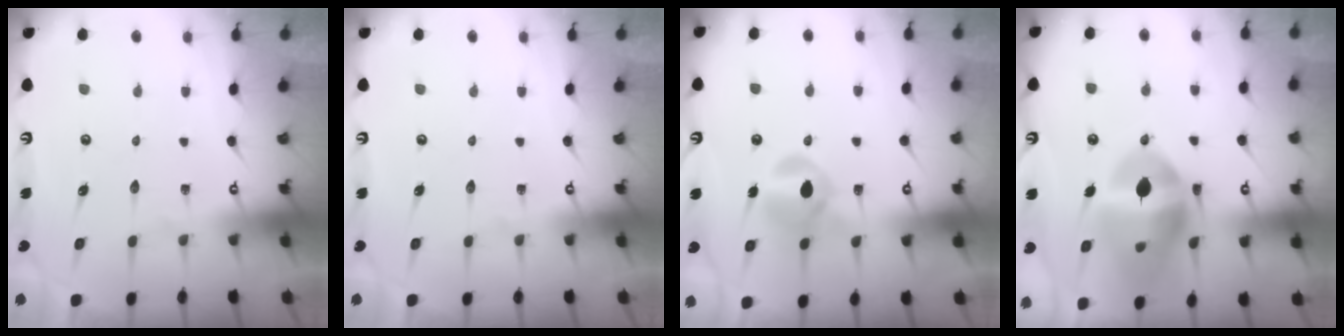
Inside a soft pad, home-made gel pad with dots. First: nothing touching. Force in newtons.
{"total": 0.0}
{"total": 9.9, "press": 9.9, "slide": 0.8}
{"total": 18.3, "press": 18.2, "slide": 1.9}